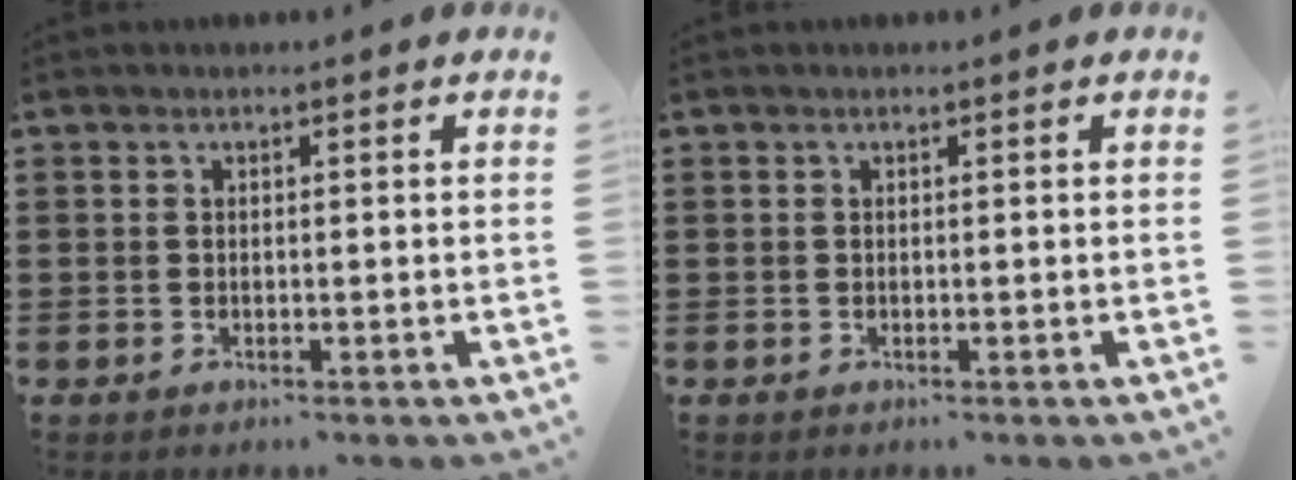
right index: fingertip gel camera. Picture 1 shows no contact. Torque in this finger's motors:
{"motor_torque": [0.00, 0.00, 0.00, 0.00]}